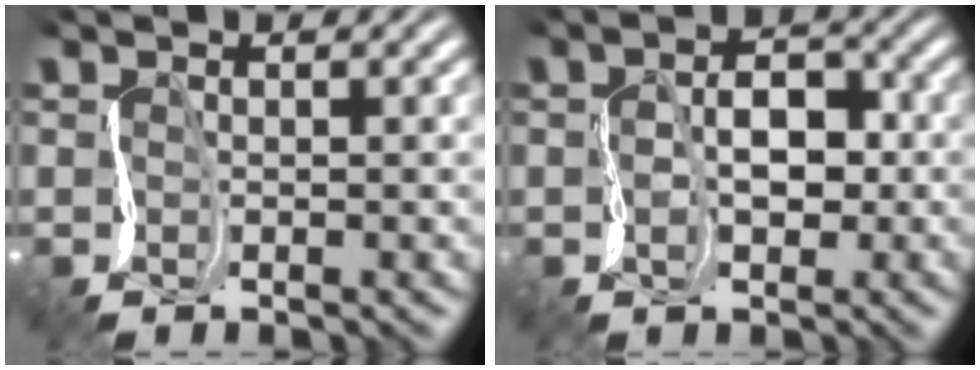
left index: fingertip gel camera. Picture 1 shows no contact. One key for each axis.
{"total": 2.1, "fx": 0.1, "fy": 1.5, "fz": 1.4, "tx": -0.034, "ty": 0.013, "tz": 0.003}